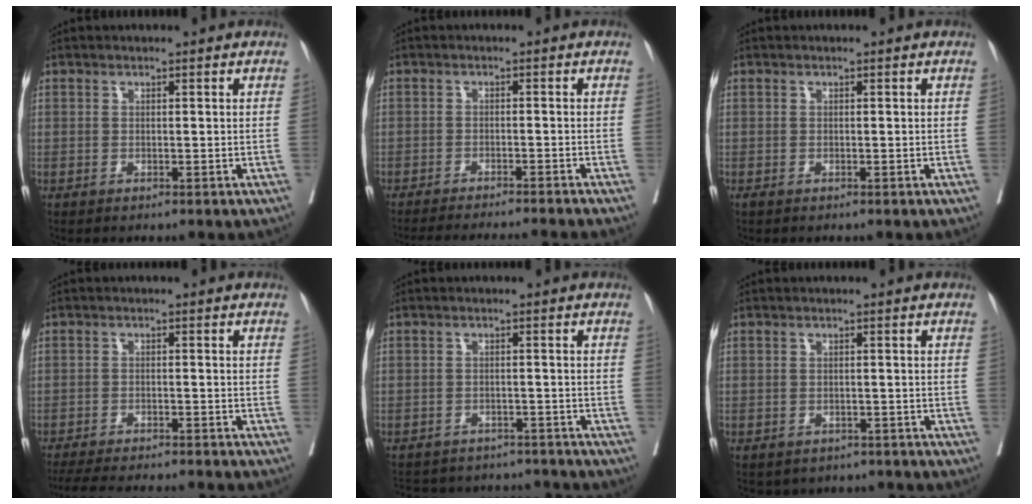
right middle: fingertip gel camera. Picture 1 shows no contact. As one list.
[{"total": 13.5, "force": [-12.4, -0.3, 5.1], "torque": [-0.059, -0.025, -0.169]}, {"total": 0.0}, {"total": 15.5, "force": [-14.0, 1.9, 6.3], "torque": [-0.113, -0.027, -0.189]}, {"total": 13.0, "force": [-12.1, 4.1, 2.6], "torque": [-0.052, 0.017, -0.149]}, {"total": 6.7, "force": [-5.8, 3.2, 0.8], "torque": [0.000, 0.007, -0.066]}]